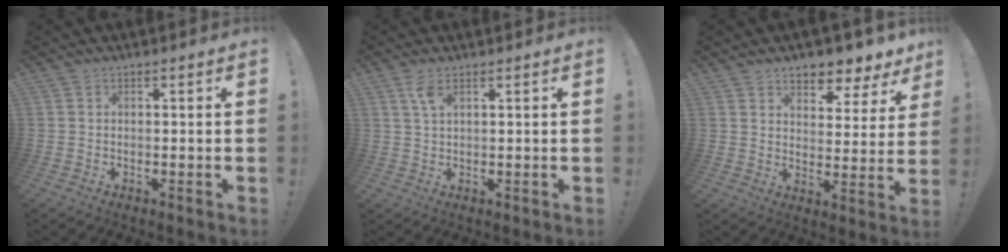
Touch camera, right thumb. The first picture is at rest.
{"total": 3.8, "force": [2.0, 1.3, 3.0], "torque": [-0.062, -0.001, 0.035]}
{"total": 7.2, "force": [6.1, 3.2, 2.1], "torque": [-0.020, -0.059, 0.109]}